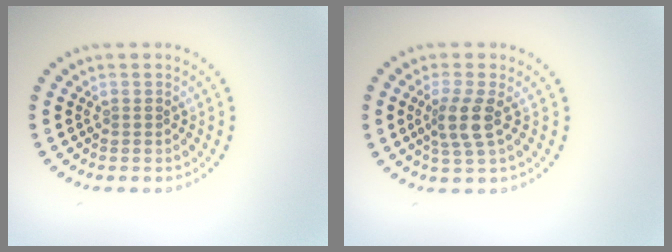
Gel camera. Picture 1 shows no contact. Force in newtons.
{"total": 2.8, "press": 2.3, "slide": 1.7}